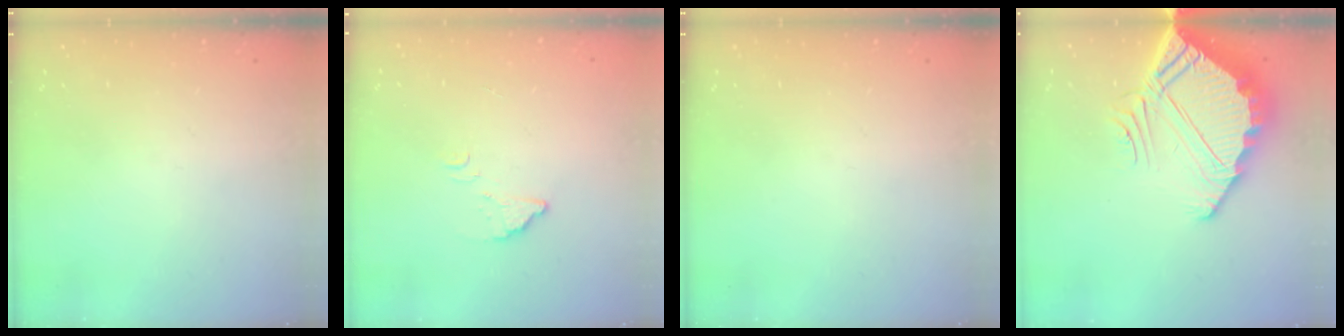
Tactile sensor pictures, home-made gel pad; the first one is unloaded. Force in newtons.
{"total": 4.2, "press": 4.1, "slide": 0.3}
{"total": 0.0}
{"total": 10.4, "press": 10.4, "slide": 0.6}